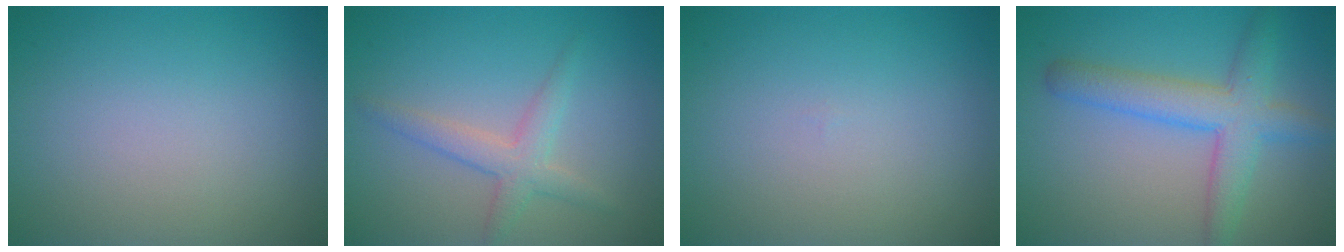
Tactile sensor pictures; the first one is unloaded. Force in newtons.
{"total": 2.6, "press": 2.6, "slide": 0.1}
{"total": 0.0}
{"total": 5.0, "press": 5.0, "slide": 0.2}